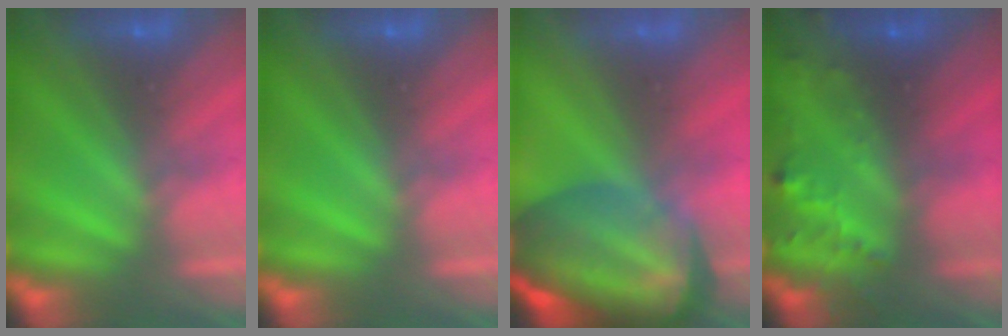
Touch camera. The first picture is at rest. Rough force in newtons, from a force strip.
{"total": 0.0}
{"total": 7.1}
{"total": 6.8}